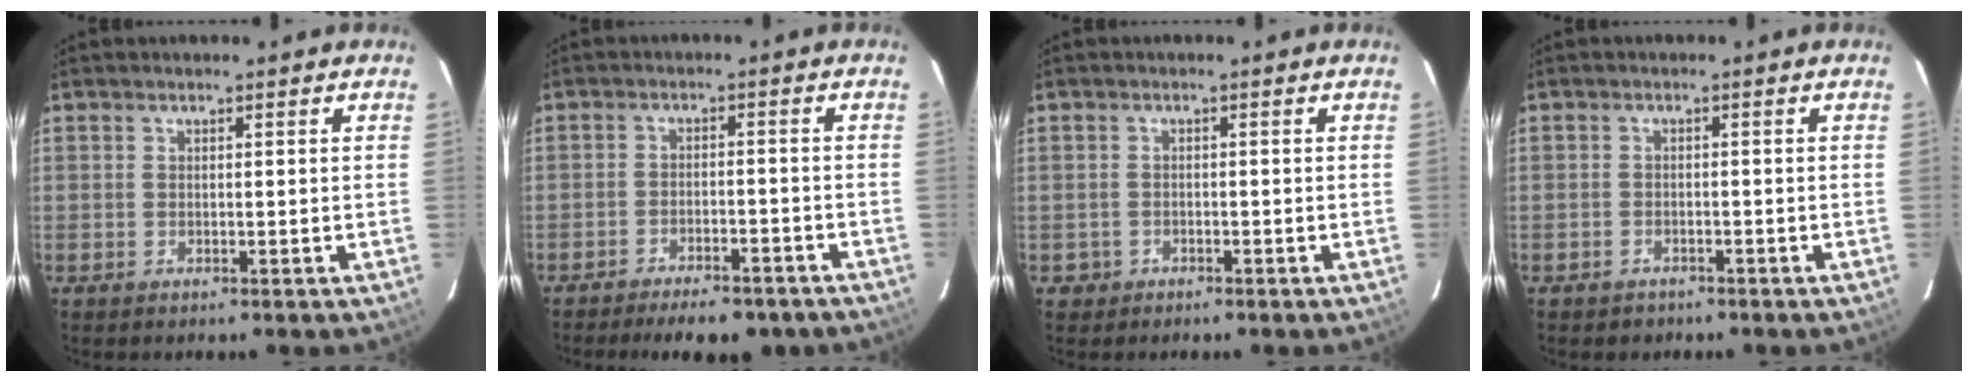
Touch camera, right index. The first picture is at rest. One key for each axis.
{"total": 11.8, "fx": -9.6, "fy": 4.0, "fz": 5.6, "tx": -0.118, "ty": -0.009, "tz": -0.126}
{"total": 1.8, "fx": -0.9, "fy": 1.6, "fz": 0.1, "tx": -0.008, "ty": 0.005, "tz": -0.010}
{"total": 2.0, "fx": -1.4, "fy": 1.4, "fz": 0.1, "tx": -0.010, "ty": 0.004, "tz": -0.019}